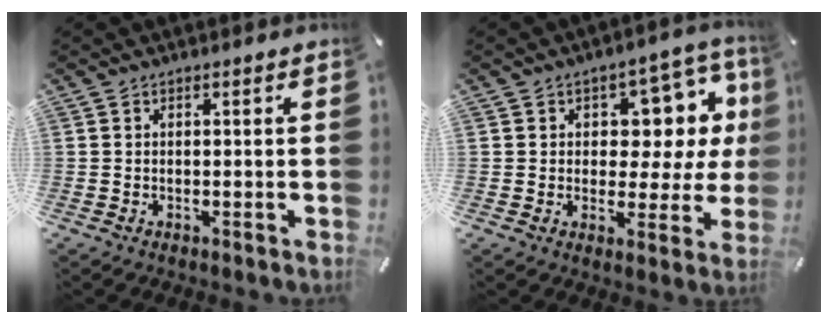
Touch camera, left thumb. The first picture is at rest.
{"total": 10.2, "force": [3.7, 7.3, 6.1], "torque": [-0.072, -0.035, 0.066]}